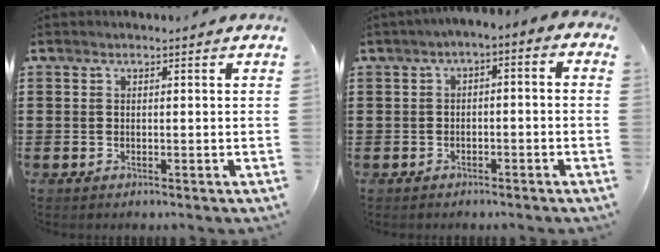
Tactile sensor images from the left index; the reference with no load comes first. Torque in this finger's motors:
{"motor_torque": [2.14, 0.00, 0.78, 0.21]}